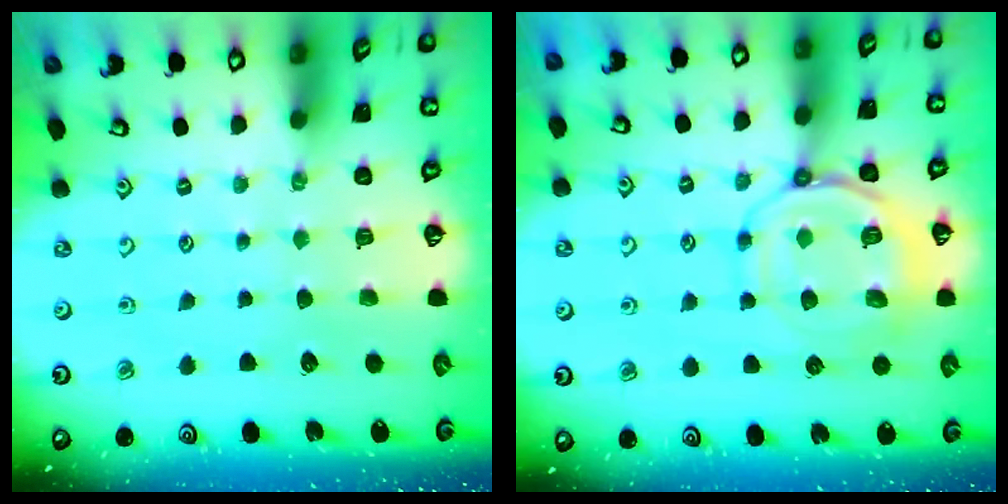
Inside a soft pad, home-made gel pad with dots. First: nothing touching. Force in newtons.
{"total": 10.0, "press": 9.9, "slide": 1.1}